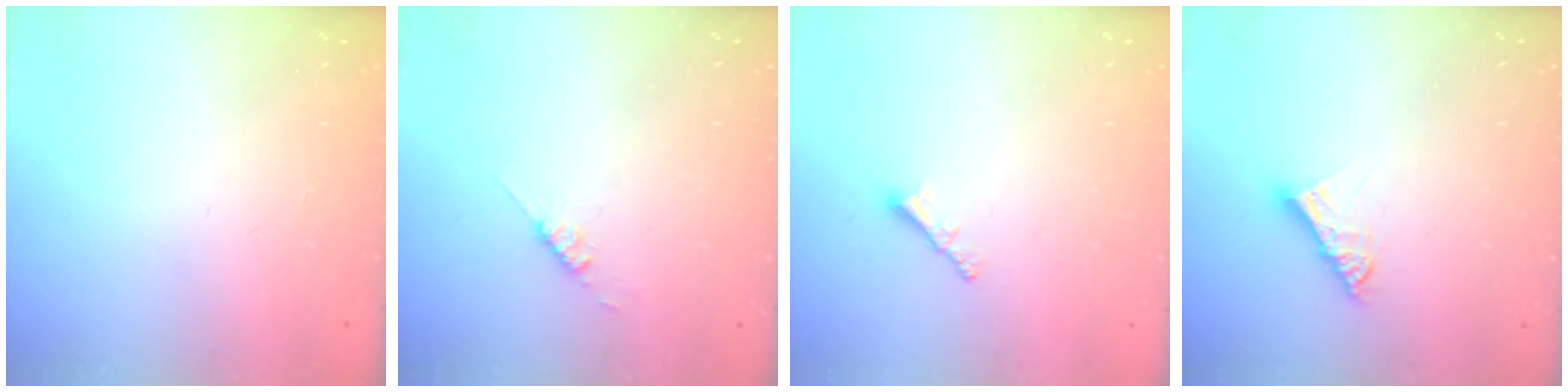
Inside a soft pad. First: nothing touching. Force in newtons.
{"total": 2.6, "press": 2.6, "slide": 0.3}
{"total": 1.9, "press": 1.9, "slide": 0.5}
{"total": 5.7, "press": 5.7, "slide": 0.4}